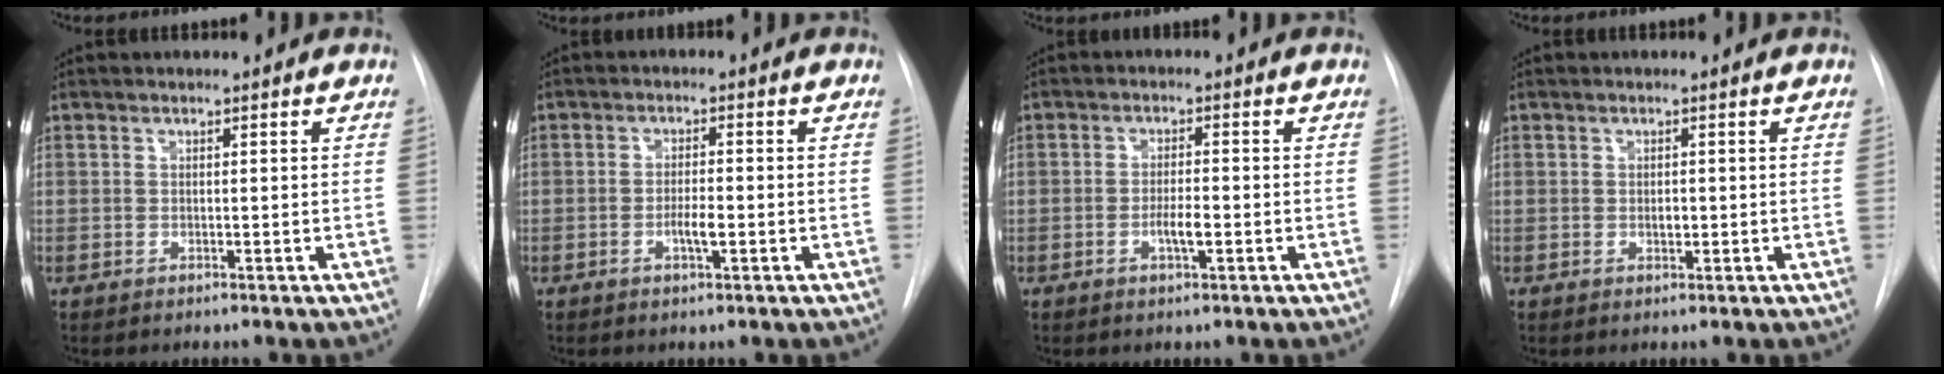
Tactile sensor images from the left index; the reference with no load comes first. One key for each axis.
{"total": 3.0, "fx": -1.0, "fy": 0.6, "fz": 2.8, "tx": -0.049, "ty": 0.002, "tz": -0.017}
{"total": 3.2, "fx": -1.1, "fy": 0.6, "fz": 2.9, "tx": -0.051, "ty": 0.002, "tz": -0.018}
{"total": 1.2, "fx": -0.1, "fy": 0.7, "fz": 1.0, "tx": -0.016, "ty": 0.000, "tz": 0.000}